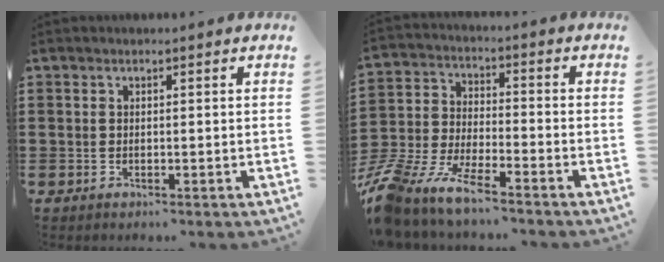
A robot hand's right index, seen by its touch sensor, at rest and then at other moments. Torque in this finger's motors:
{"motor_torque": [2.14, 0.00, 1.05, 0.21]}